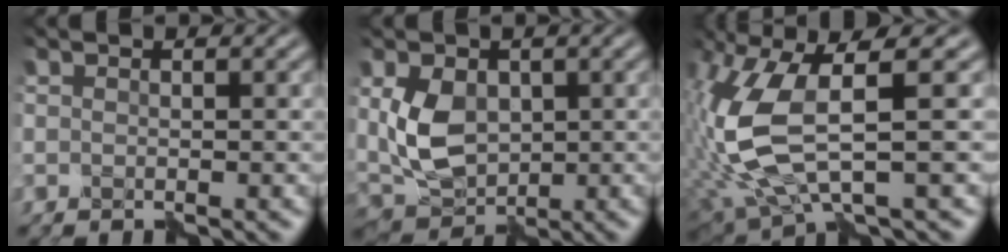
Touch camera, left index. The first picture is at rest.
{"total": 5.3, "force": [0.5, 3.7, 3.8], "torque": [-0.075, -0.002, 0.012]}
{"total": 9.4, "force": [0.8, 3.2, 8.8], "torque": [-0.219, -0.009, 0.018]}